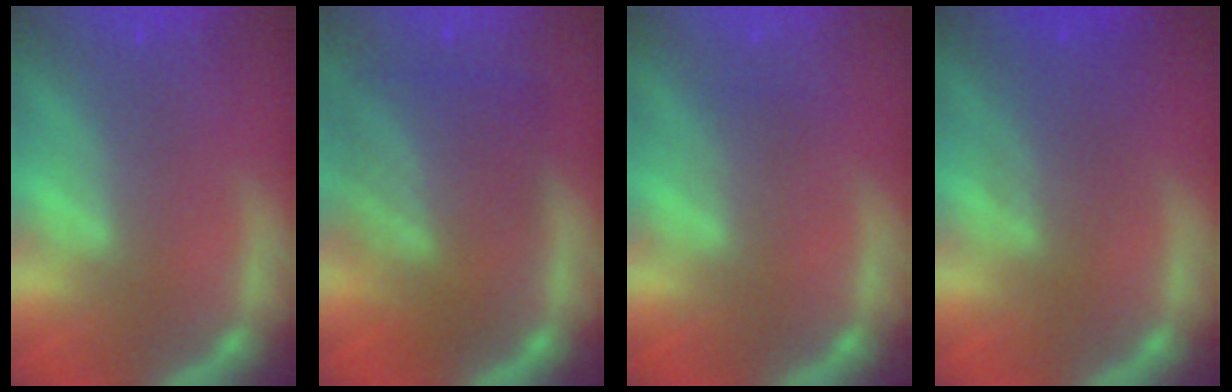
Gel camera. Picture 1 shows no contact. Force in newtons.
{"total": 8.6}
{"total": 1.0}
{"total": 3.6}